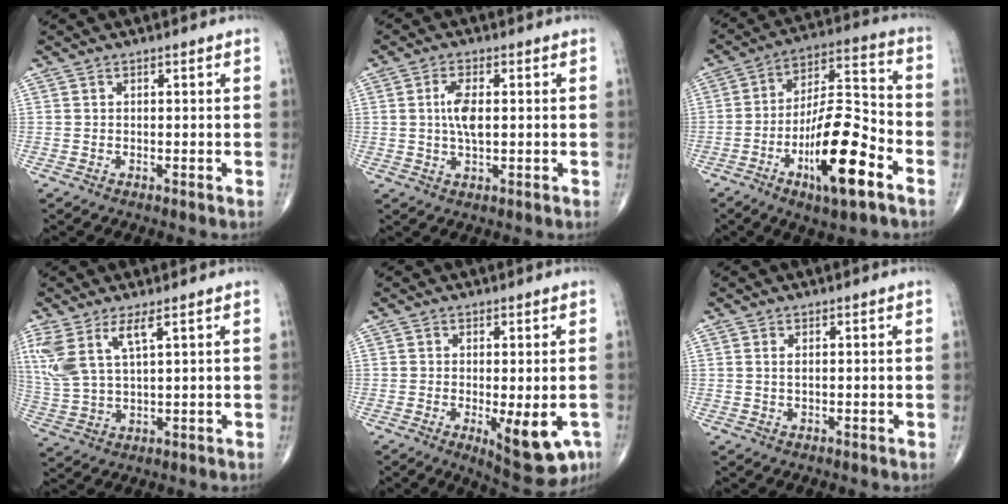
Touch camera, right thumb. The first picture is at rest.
{"total": 5.2, "force": [0.6, 2.1, 4.8], "torque": [-0.099, -0.001, 0.009]}
{"total": 17.8, "force": [-7.6, 5.3, 15.3], "torque": [-0.258, 0.046, -0.124]}
{"total": 9.5, "force": [4.7, 3.1, 7.7], "torque": [-0.191, -0.014, 0.106]}
{"total": 10.3, "force": [-3.5, 3.8, 8.9], "torque": [-0.103, -0.014, -0.040]}
{"total": 0.9, "force": [0.3, 0.3, 0.8], "torque": [-0.021, 0.001, 0.007]}